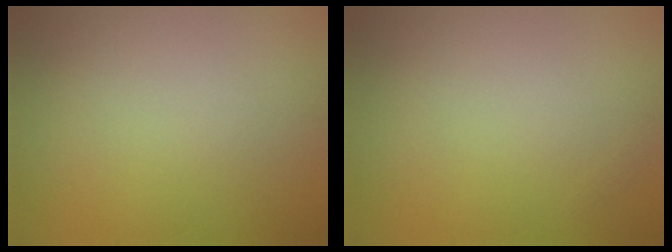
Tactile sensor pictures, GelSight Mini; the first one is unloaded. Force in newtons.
{"total": 0.0}